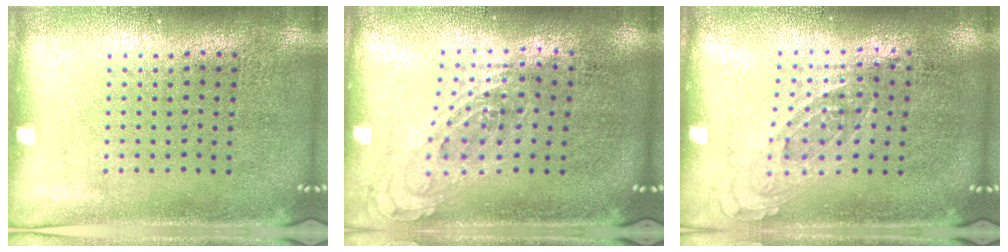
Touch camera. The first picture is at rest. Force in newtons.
{"total": 0.8, "press": 0.7, "slide": 0.3}
{"total": 0.8, "press": 0.8, "slide": 0.3}